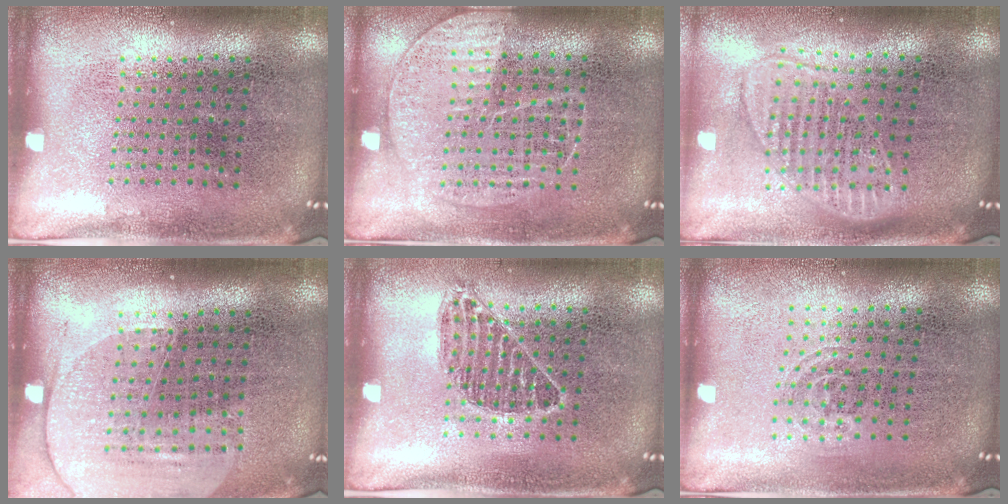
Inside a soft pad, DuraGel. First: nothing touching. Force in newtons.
{"total": 1.4, "press": 1.4, "slide": 0.4}
{"total": 1.8, "press": 1.5, "slide": 1.1}
{"total": 1.7, "press": 1.5, "slide": 0.7}
{"total": 0.7, "press": 0.7, "slide": 0.3}
{"total": 0.8, "press": 0.6, "slide": 0.6}